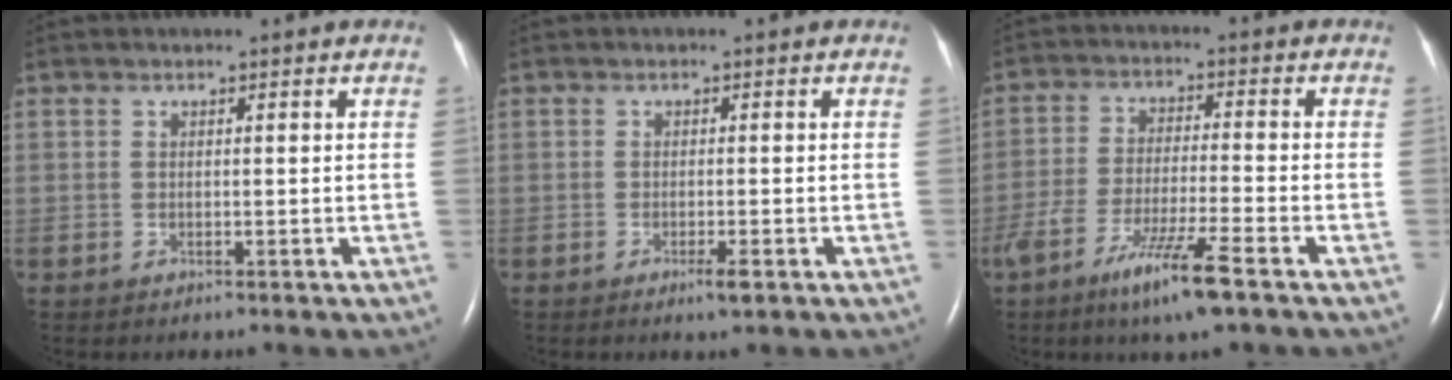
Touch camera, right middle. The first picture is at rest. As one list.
[{"total": 1.7, "force": [-0.9, 0.1, 1.4], "torque": [-0.027, -0.003, -0.014]}, {"total": 9.7, "force": [-6.0, -0.1, 7.6], "torque": [-0.150, -0.025, -0.109]}]